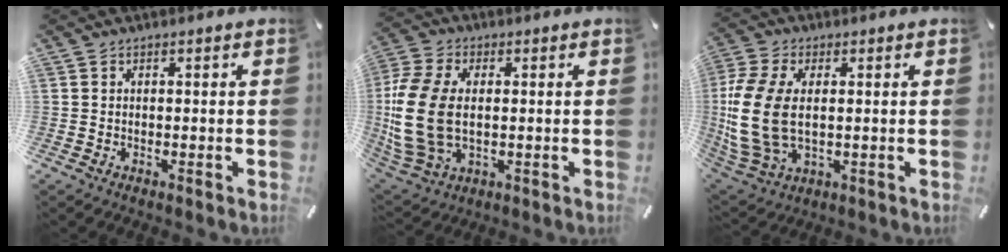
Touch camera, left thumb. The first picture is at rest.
{"total": 15.2, "force": [-0.1, 10.6, 10.9], "torque": [-0.271, -0.004, -0.004]}
{"total": 14.5, "force": [0.7, 9.4, 11.1], "torque": [-0.267, -0.006, 0.012]}